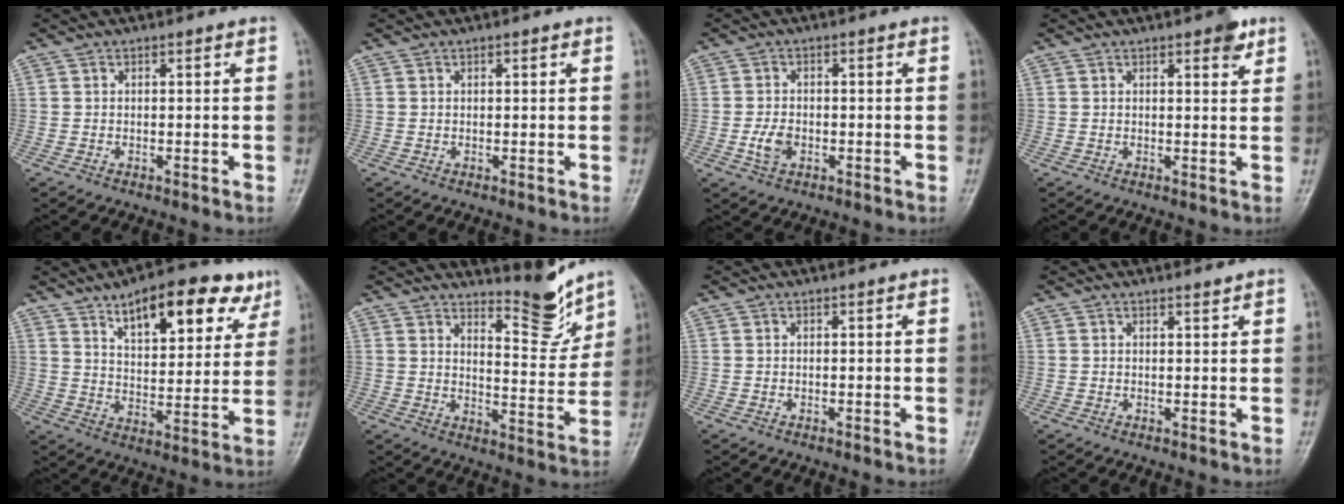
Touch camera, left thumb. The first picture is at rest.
{"total": 0.7, "force": [0.3, 0.3, 0.5], "torque": [-0.007, 0.000, 0.003]}
{"total": 3.7, "force": [-1.1, 2.4, 2.5], "torque": [-0.047, 0.005, -0.021]}
{"total": 3.4, "force": [2.0, 1.2, 2.4], "torque": [-0.022, -0.008, 0.022]}
{"total": 17.5, "force": [10.2, 7.5, 12.0], "torque": [-0.120, -0.038, 0.150]}
{"total": 8.1, "force": [7.4, 1.7, 3.1], "torque": [-0.018, -0.074, 0.117]}
{"total": 0.0}
{"total": 0.9, "force": [0.8, 0.1, 0.2], "torque": [-0.003, -0.009, 0.013]}